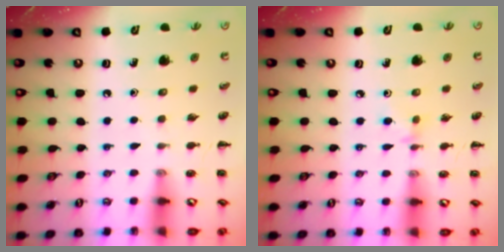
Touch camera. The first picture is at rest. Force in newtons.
{"total": 2.8, "press": 2.5, "slide": 1.1}